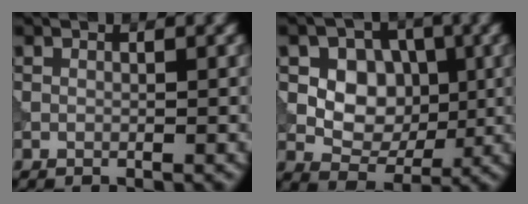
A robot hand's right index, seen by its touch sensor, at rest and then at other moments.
{"total": 5.4, "force": [0.5, 4.2, 3.3], "torque": [-0.050, -0.003, 0.002]}